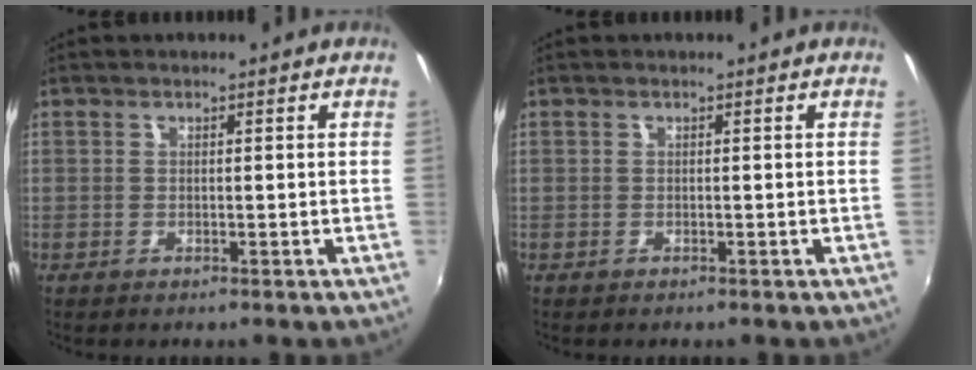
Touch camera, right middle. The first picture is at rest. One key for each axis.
{"total": 0.0}